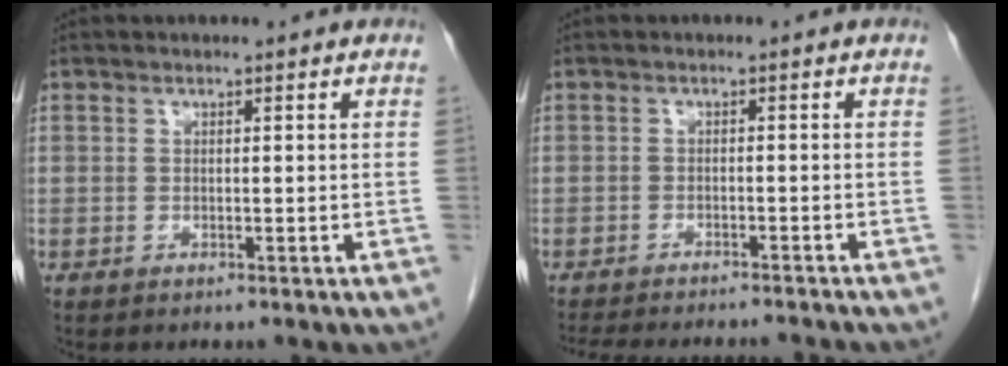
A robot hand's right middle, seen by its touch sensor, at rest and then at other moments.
{"total": 12.3, "force": [-11.5, 1.0, 4.4], "torque": [-0.061, -0.007, -0.153]}